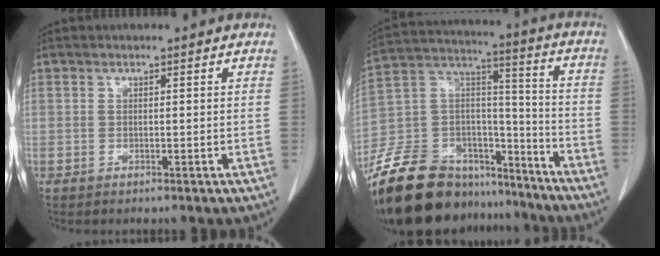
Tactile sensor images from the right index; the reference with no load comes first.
{"total": 24.4, "force": [-19.8, 10.3, 10.0], "torque": [-0.217, 0.027, -0.328]}